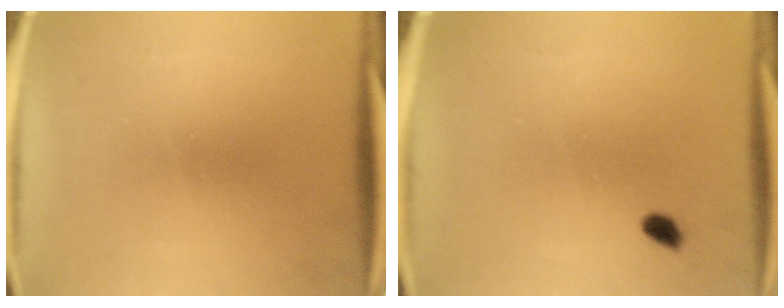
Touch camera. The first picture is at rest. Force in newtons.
{"total": 1.5}